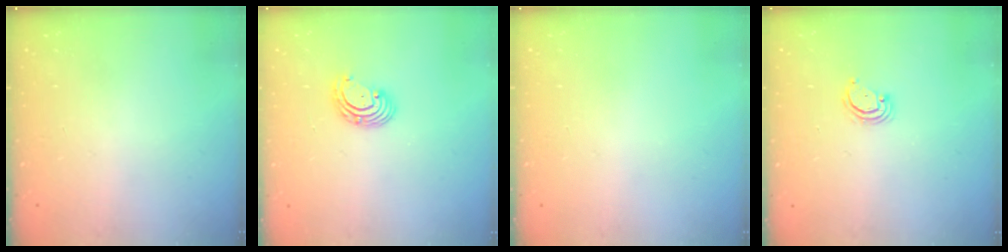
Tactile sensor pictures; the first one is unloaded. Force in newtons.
{"total": 3.5, "press": 3.5, "slide": 0.2}
{"total": 0.0}
{"total": 2.9, "press": 2.9, "slide": 0.2}